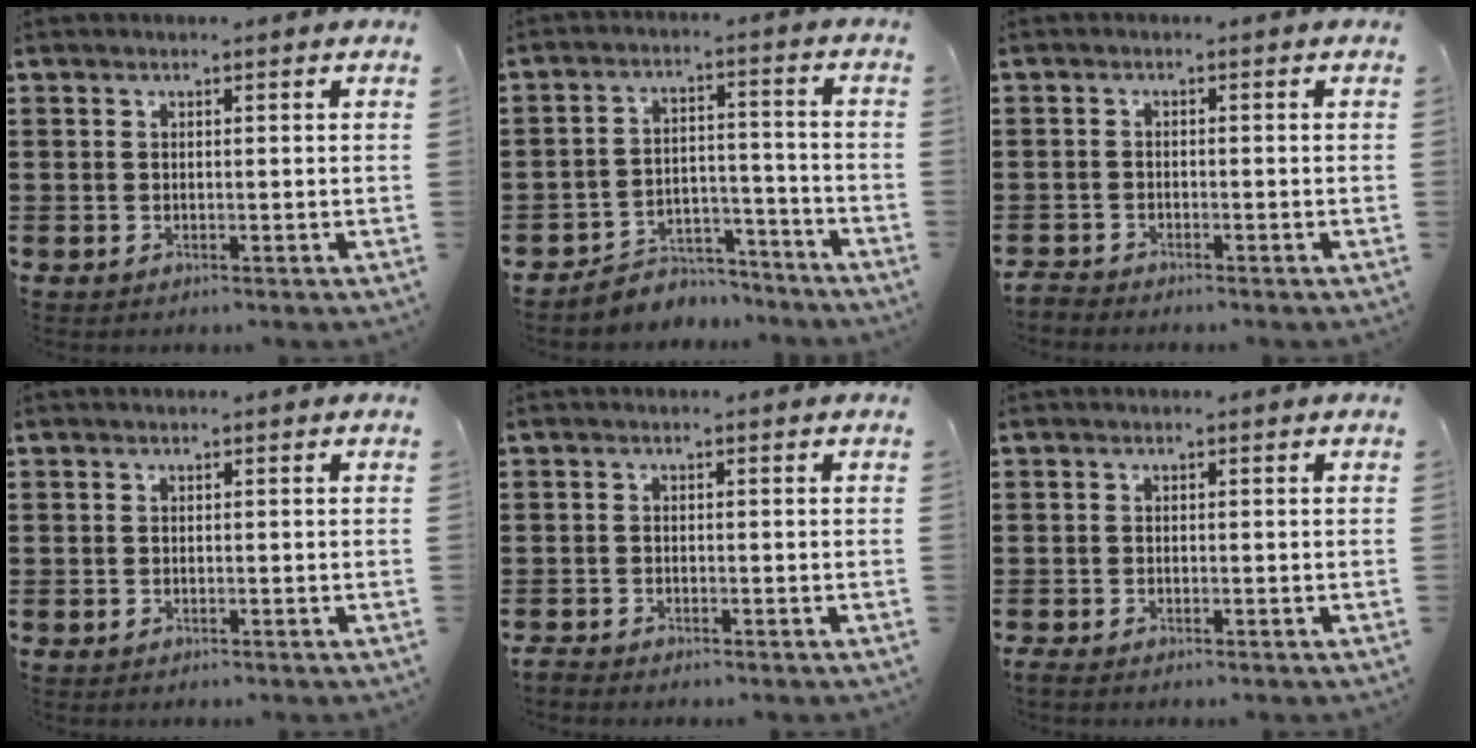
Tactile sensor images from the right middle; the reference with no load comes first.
{"total": 4.9, "force": [-4.6, 1.4, 0.1], "torque": [-0.004, 0.014, -0.096]}
{"total": 1.4, "force": [-1.4, 0.1, 0.0], "torque": [-0.011, -0.001, -0.033]}
{"total": 0.0}
{"total": 0.9, "force": [-0.9, 0.1, 0.1], "torque": [-0.004, 0.001, -0.018]}
{"total": 0.5, "force": [-0.4, 0.0, 0.2], "torque": [-0.006, -0.005, -0.007]}